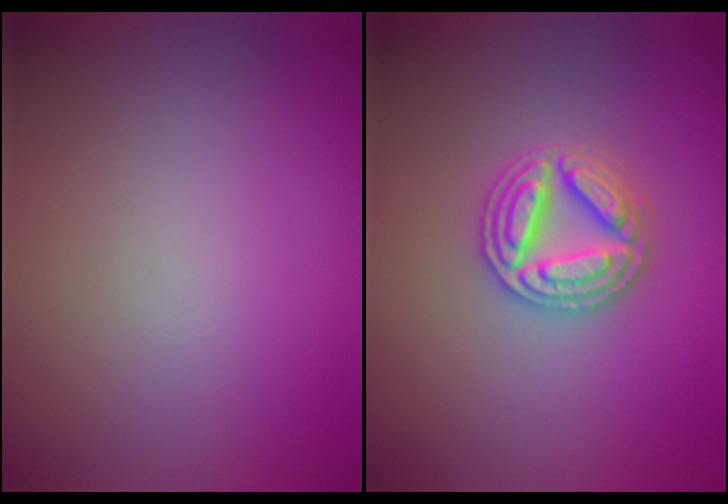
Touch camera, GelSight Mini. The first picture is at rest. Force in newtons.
{"total": 3.6, "press": 3.5, "slide": 0.8}